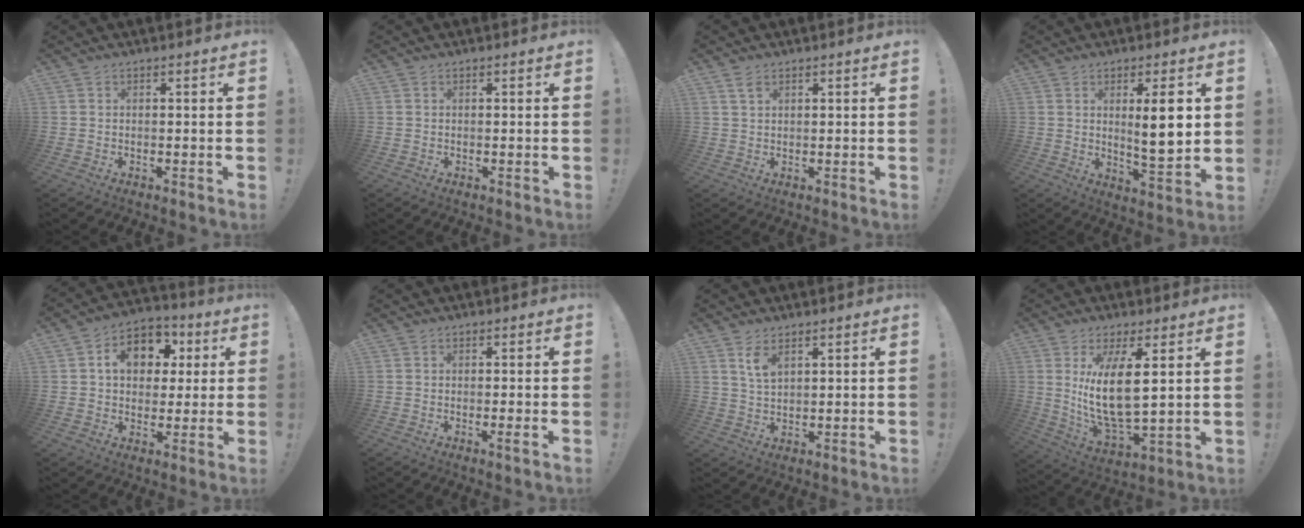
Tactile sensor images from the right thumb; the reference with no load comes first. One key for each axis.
{"total": 0.0}
{"total": 2.3, "fx": 1.5, "fy": 1.1, "fz": 1.4, "tx": -0.027, "ty": -0.001, "tz": 0.028}
{"total": 9.7, "fx": 2.4, "fy": 1.8, "fz": 9.2, "tx": -0.136, "ty": -0.011, "tz": 0.035}
{"total": 12.3, "fx": 3.6, "fy": 9.5, "fz": 7.0, "tx": -0.100, "ty": -0.002, "tz": 0.068}
{"total": 1.8, "fx": -0.2, "fy": -0.2, "fz": 1.8, "tx": -0.031, "ty": -0.003, "tz": -0.006}
{"total": 4.8, "fx": 3.0, "fy": 2.1, "fz": 3.2, "tx": -0.051, "ty": -0.016, "tz": 0.051}
{"total": 14.3, "fx": 4.1, "fy": 4.7, "fz": 12.9, "tx": -0.268, "ty": -0.035, "tz": 0.061}